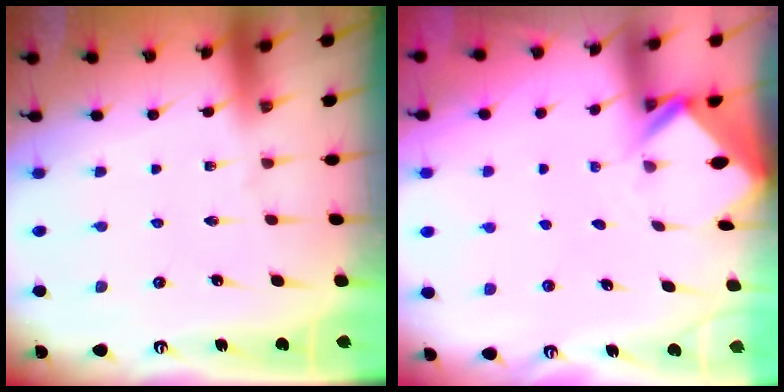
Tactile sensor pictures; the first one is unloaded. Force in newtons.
{"total": 2.6, "press": 2.6, "slide": 0.2}